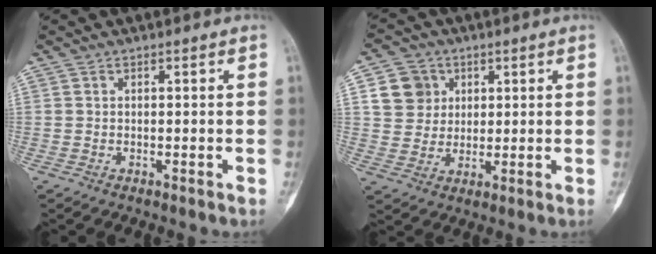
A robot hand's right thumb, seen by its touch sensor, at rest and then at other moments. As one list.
[{"total": 7.6, "force": [2.5, 6.8, 2.2], "torque": [-0.010, -0.003, 0.047]}]